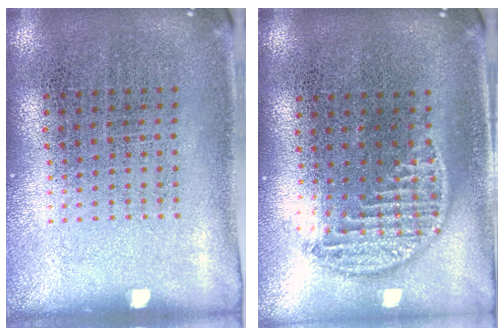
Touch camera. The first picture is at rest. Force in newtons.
{"total": 1.3, "press": 1.2, "slide": 0.7}